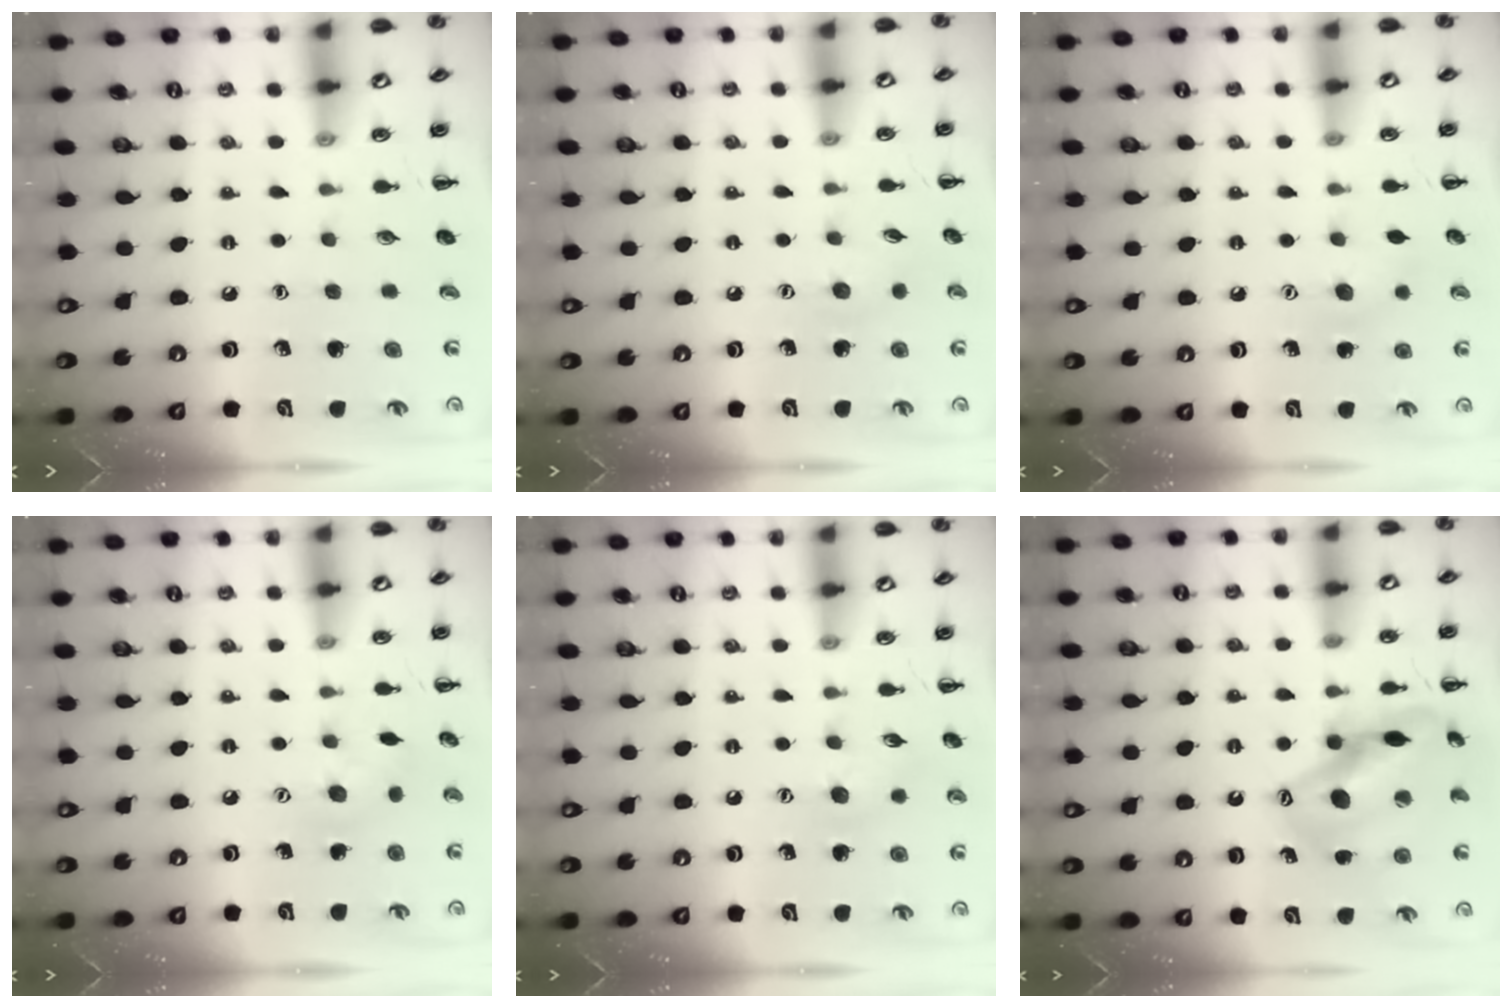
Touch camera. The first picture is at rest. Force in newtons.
{"total": 4.9, "press": 4.8, "slide": 1.0}
{"total": 6.7, "press": 6.5, "slide": 1.3}
{"total": 5.6, "press": 5.5, "slide": 1.0}
{"total": 6.1, "press": 5.9, "slide": 1.5}
{"total": 14.6, "press": 14.1, "slide": 3.7}